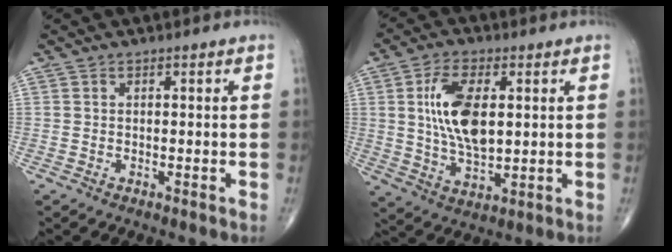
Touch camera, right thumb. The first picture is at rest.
{"total": 12.4, "force": [2.2, 6.2, 10.5], "torque": [-0.195, -0.010, 0.045]}